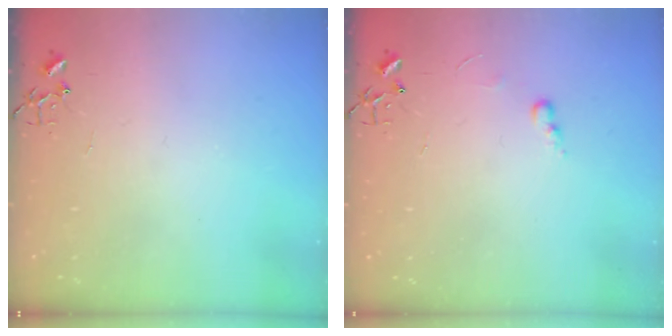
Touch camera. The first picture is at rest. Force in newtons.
{"total": 5.6, "press": 5.6, "slide": 0.7}